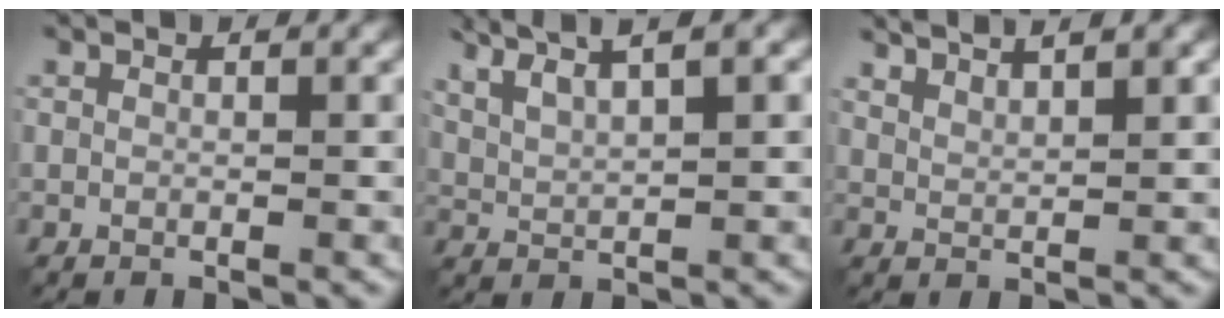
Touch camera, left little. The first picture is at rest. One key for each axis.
{"total": 6.6, "fx": 4.2, "fy": 1.9, "fz": 4.7, "tx": -0.076, "ty": 0.026, "tz": 0.058}
{"total": 3.4, "fx": 2.8, "fy": 0.7, "fz": 1.8, "tx": -0.013, "ty": 0.005, "tz": 0.036}